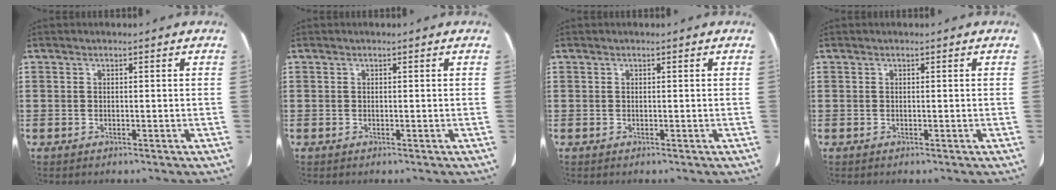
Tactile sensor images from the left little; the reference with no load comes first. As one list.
[{"total": 0.0}, {"total": 0.0}, {"total": 0.0}]